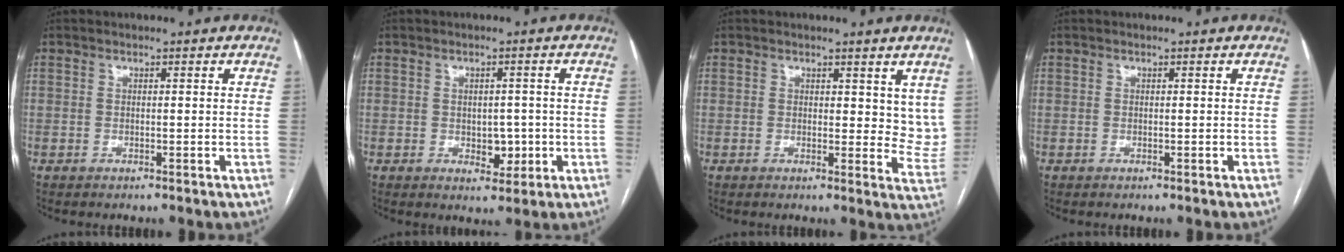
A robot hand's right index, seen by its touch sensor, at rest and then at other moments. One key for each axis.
{"total": 3.7, "fx": -0.6, "fy": 2.6, "fz": 2.6, "tx": -0.028, "ty": 0.006, "tz": 0.001}
{"total": 5.2, "fx": 3.1, "fy": 2.9, "fz": 3.0, "tx": -0.020, "ty": -0.023, "tz": 0.028}
{"total": 0.0}